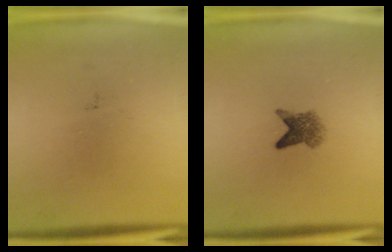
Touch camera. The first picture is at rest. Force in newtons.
{"total": 3.3}